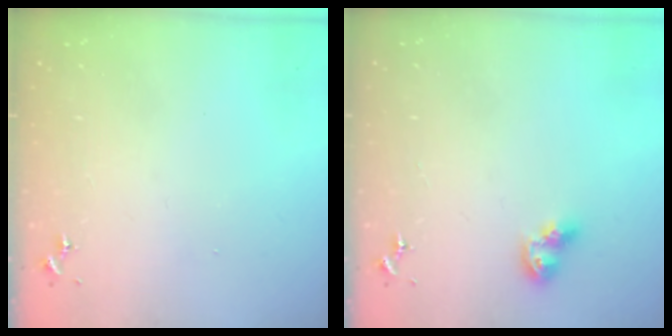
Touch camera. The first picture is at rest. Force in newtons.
{"total": 7.6, "press": 7.5, "slide": 0.9}